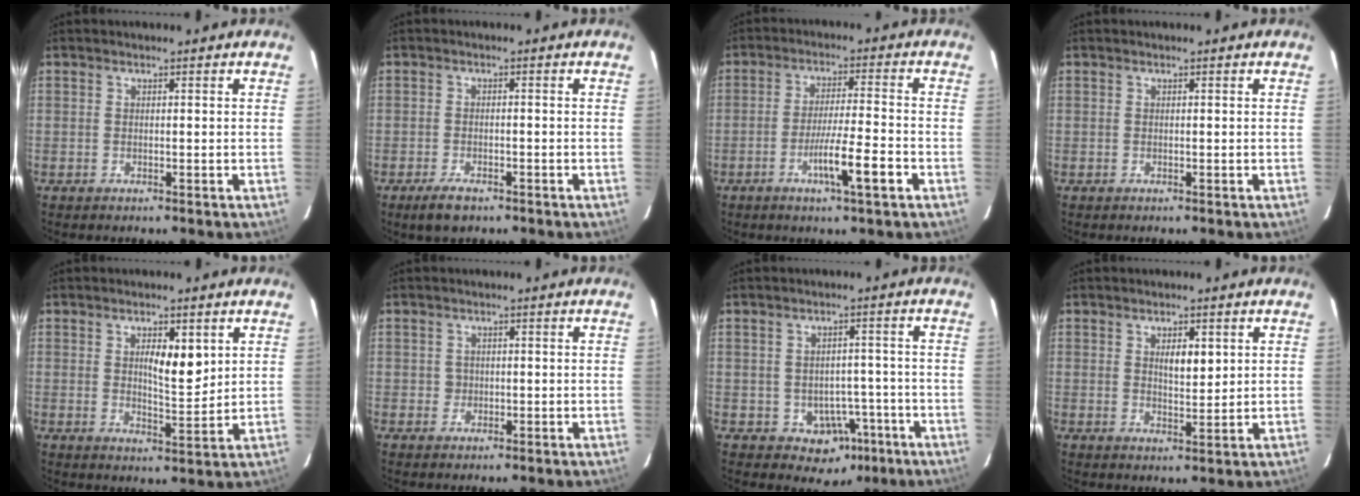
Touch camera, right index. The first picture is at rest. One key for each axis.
{"total": 3.5, "fx": -2.4, "fy": 1.5, "fz": 2.1, "tx": -0.045, "ty": -0.004, "tz": -0.036}
{"total": 7.8, "fx": -3.5, "fy": -0.2, "fz": 6.9, "tx": -0.120, "ty": -0.008, "tz": -0.060}
{"total": 0.0}
{"total": 5.7, "fx": 2.0, "fy": 1.8, "fz": 5.0, "tx": -0.081, "ty": -0.006, "tz": 0.036}
{"total": 1.3, "fx": -0.1, "fy": 1.3, "fz": 0.3, "tx": -0.006, "ty": 0.002, "tz": 0.001}
{"total": 6.0, "fx": -2.6, "fy": 4.8, "fz": 2.5, "tx": -0.022, "ty": 0.014, "tz": -0.023}
{"total": 3.7, "fx": 1.4, "fy": 1.4, "fz": 3.2, "tx": -0.053, "ty": -0.001, "tz": 0.025}